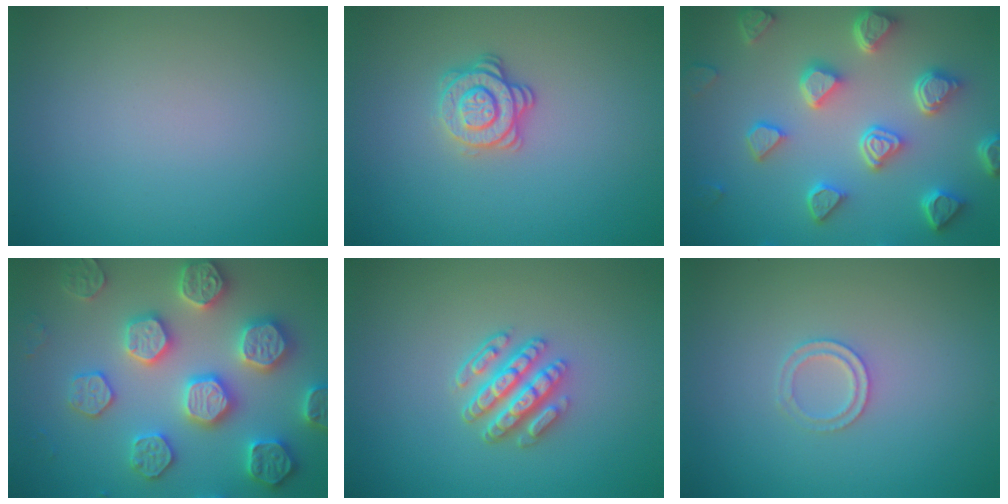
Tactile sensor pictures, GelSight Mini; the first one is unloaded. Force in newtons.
{"total": 2.8, "press": 2.5, "slide": 1.2}
{"total": 6.7, "press": 5.3, "slide": 4.1}
{"total": 7.6, "press": 7.4, "slide": 1.5}
{"total": 4.3, "press": 3.4, "slide": 2.6}
{"total": 1.4, "press": 1.4, "slide": 0.3}